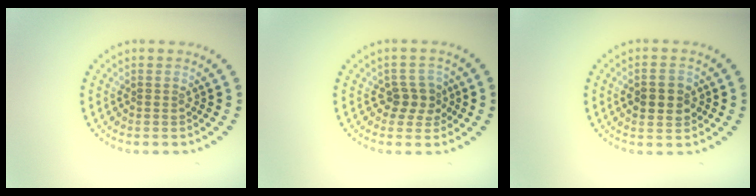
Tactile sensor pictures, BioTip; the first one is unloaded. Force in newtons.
{"total": 2.2, "press": 2.0, "slide": 0.9}
{"total": 3.2, "press": 3.2, "slide": 0.1}